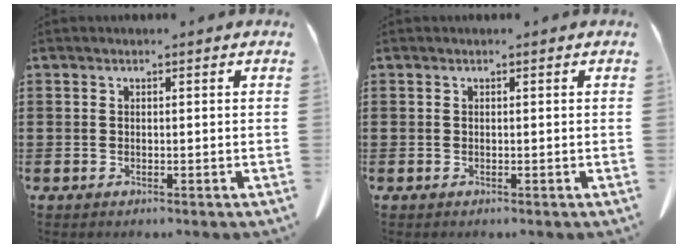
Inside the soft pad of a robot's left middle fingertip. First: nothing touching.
{"total": 0.0}